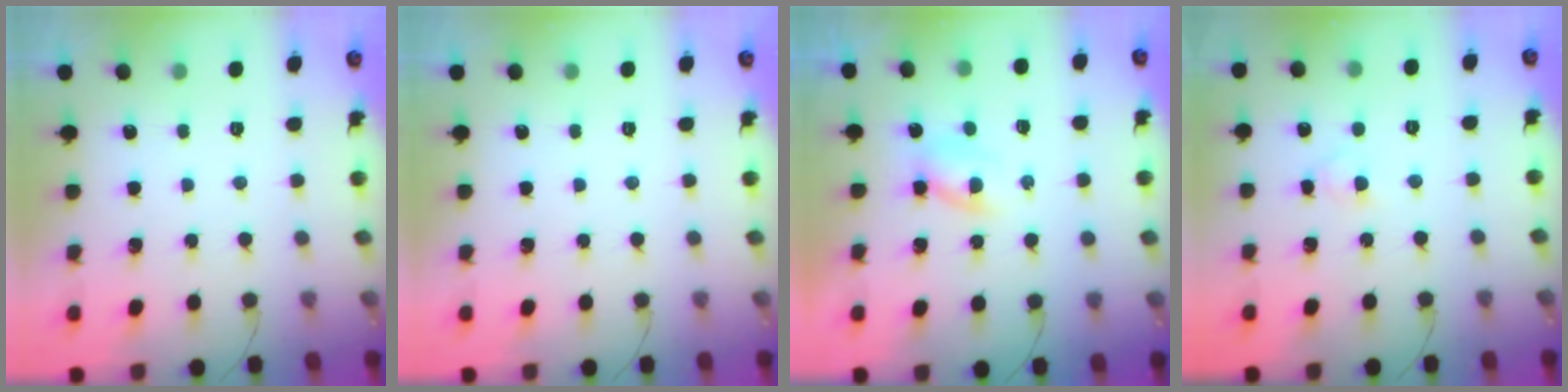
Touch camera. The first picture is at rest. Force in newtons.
{"total": 0.0}
{"total": 2.6, "press": 2.3, "slide": 1.2}
{"total": 2.6, "press": 2.4, "slide": 1.1}